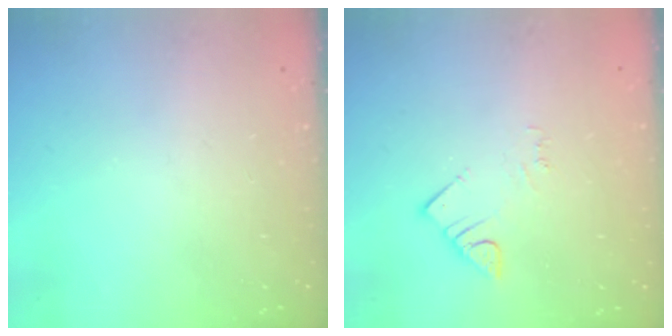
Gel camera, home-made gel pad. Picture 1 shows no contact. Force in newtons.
{"total": 2.8, "press": 2.8, "slide": 0.2}